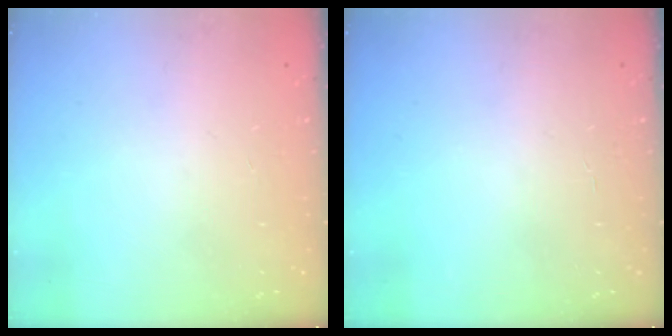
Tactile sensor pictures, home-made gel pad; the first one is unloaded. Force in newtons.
{"total": 0.9, "press": 0.9, "slide": 0.1}